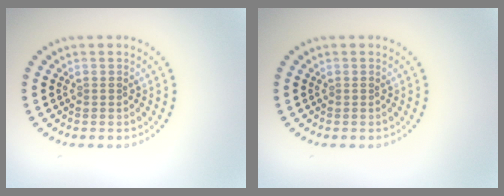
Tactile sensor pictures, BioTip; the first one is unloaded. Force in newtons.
{"total": 0.0}